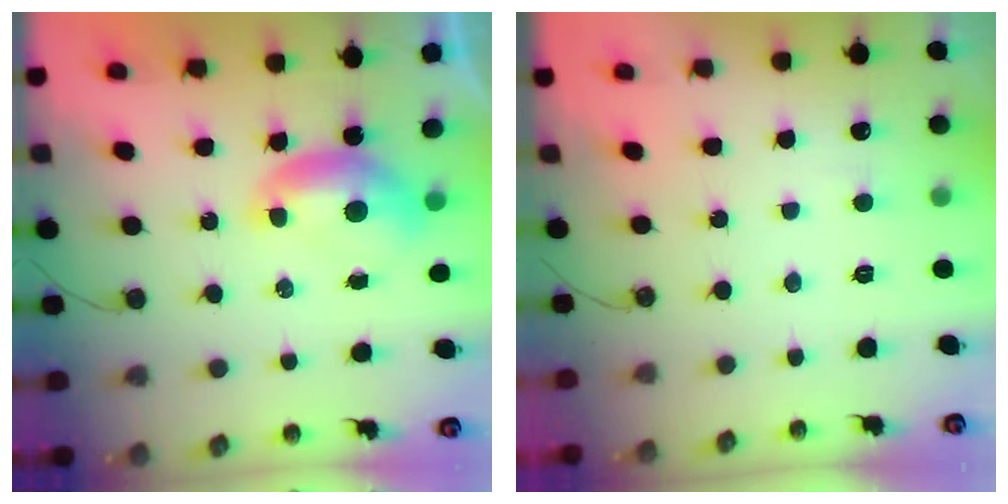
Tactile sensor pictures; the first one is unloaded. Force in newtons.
{"total": 2.8, "press": 2.8, "slide": 0.4}